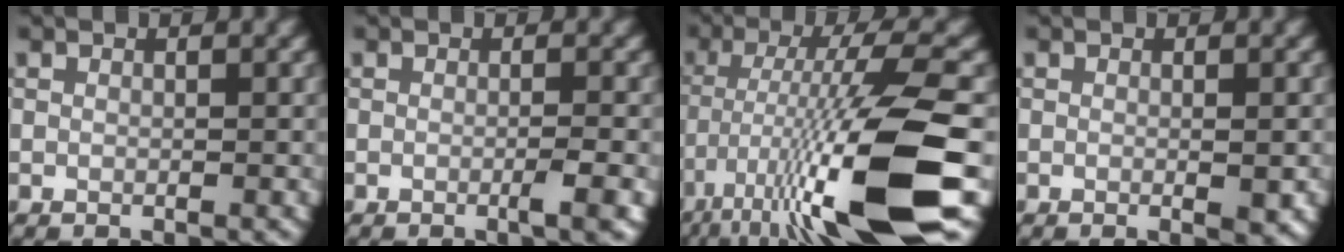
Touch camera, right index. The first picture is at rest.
{"total": 1.7, "force": [-0.5, 0.2, 1.6], "torque": [-0.024, 0.000, -0.013]}
{"total": 13.8, "force": [-5.9, 2.2, 12.3], "torque": [-0.218, -0.006, -0.096]}
{"total": 1.5, "force": [-0.2, 0.2, 1.5], "torque": [-0.021, -0.003, -0.003]}